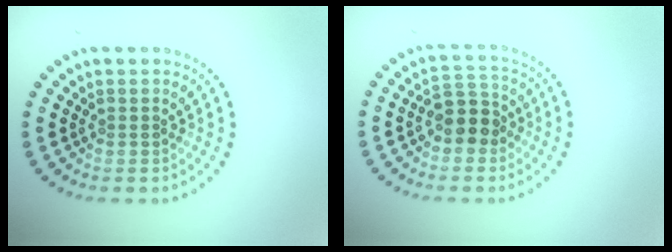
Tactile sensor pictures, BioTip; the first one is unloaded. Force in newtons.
{"total": 3.5, "press": 3.3, "slide": 1.0}